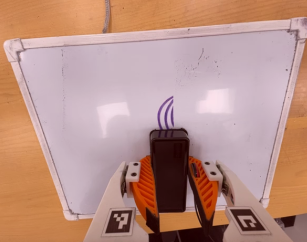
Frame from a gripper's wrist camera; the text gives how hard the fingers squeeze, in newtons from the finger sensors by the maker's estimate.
{"total": 7.7, "left": 6.7, "right": 8.8}